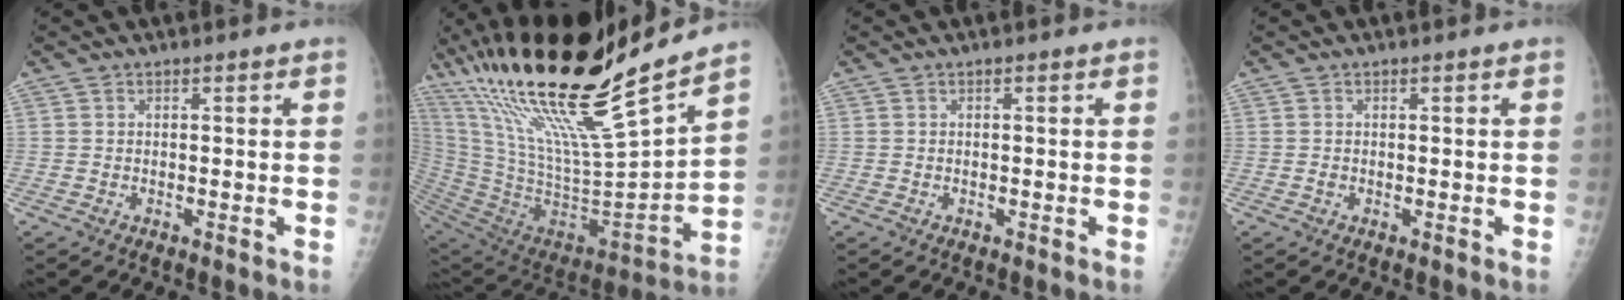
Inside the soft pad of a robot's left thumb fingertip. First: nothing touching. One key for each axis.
{"total": 30.9, "fx": 22.5, "fy": 4.6, "fz": 20.7, "tx": -0.360, "ty": -0.085, "tz": 0.402}
{"total": 0.0}
{"total": 0.5, "fx": 0.0, "fy": 0.4, "fz": 0.2, "tx": -0.002, "ty": 0.000, "tz": 0.000}